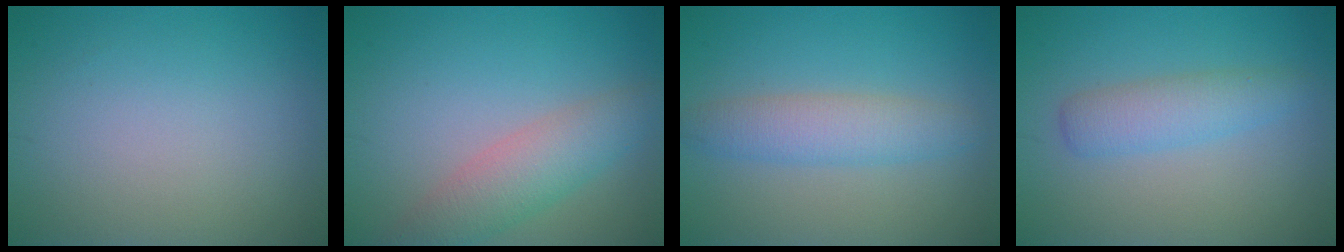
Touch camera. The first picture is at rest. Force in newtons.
{"total": 4.1, "press": 4.1, "slide": 0.0}
{"total": 3.5, "press": 3.5, "slide": 0.1}
{"total": 2.9, "press": 2.9, "slide": 0.1}